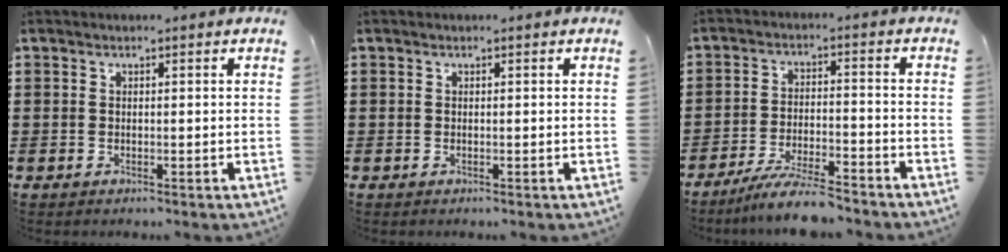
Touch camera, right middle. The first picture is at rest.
{"total": 0.0}
{"total": 6.7, "force": [-6.0, 0.2, 3.0], "torque": [-0.066, -0.011, -0.113]}